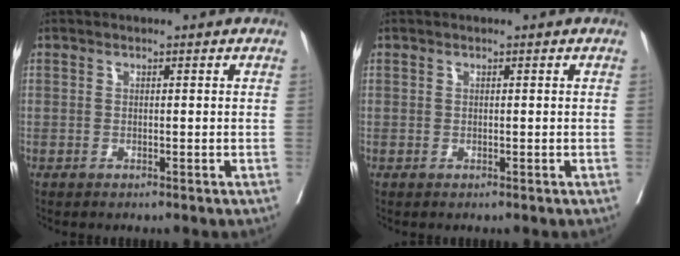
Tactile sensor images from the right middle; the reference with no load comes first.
{"total": 0.0}